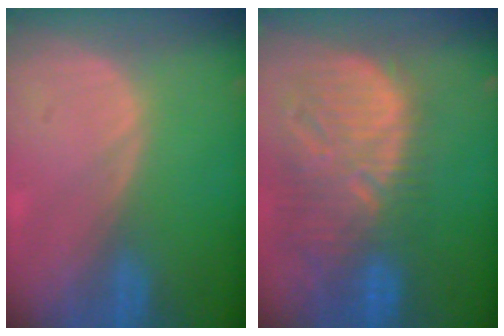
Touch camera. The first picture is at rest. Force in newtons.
{"total": 13.3, "press": 11.4, "slide": 6.8}